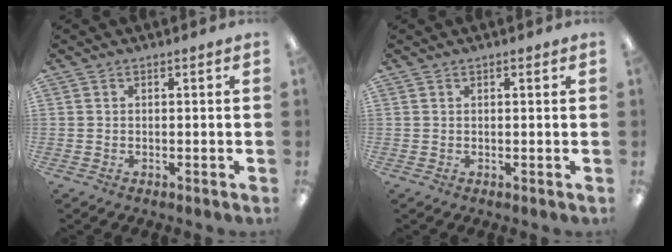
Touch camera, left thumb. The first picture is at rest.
{"total": 0.7, "force": [0.4, 0.2, 0.5], "torque": [-0.002, -0.002, 0.006]}